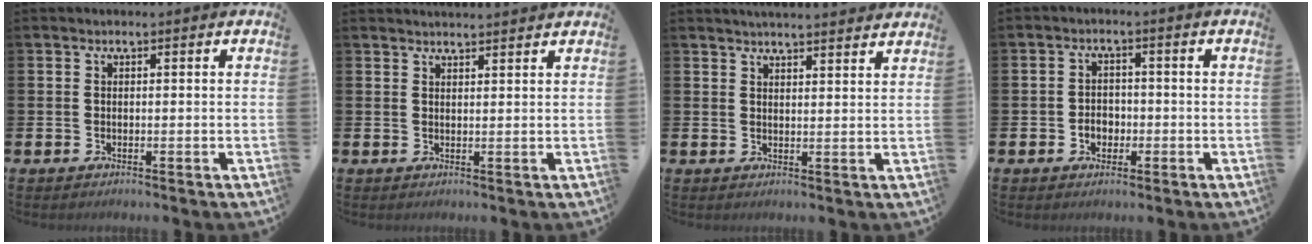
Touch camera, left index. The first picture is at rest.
{"total": 2.2, "force": [2.2, 0.0, 0.0], "torque": [0.010, -0.016, 0.038]}
{"total": 3.4, "force": [3.4, -0.2, 0.2], "torque": [-0.004, -0.020, 0.060]}
{"total": 2.6, "force": [-0.9, 2.1, 1.3], "torque": [-0.012, -0.002, -0.024]}